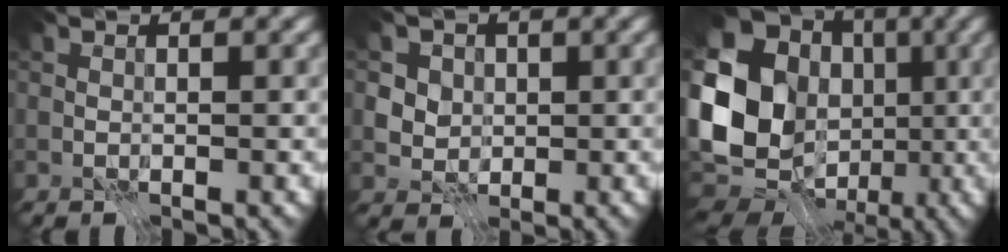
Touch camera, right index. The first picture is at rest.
{"total": 4.1, "force": [1.1, 3.7, 1.6], "torque": [-0.030, 0.004, 0.013]}
{"total": 17.5, "force": [-1.0, 14.4, 9.9], "torque": [-0.206, -0.007, -0.015]}